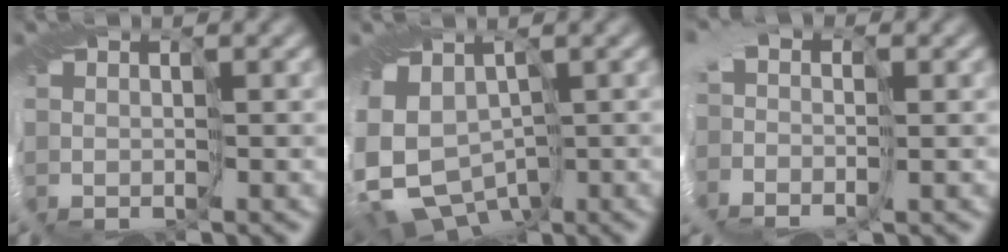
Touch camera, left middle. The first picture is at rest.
{"total": 6.7, "force": [-3.0, 4.6, 3.9], "torque": [-0.080, -0.014, -0.057]}
{"total": 4.2, "force": [-1.2, 2.9, 2.8], "torque": [-0.037, 0.010, -0.028]}